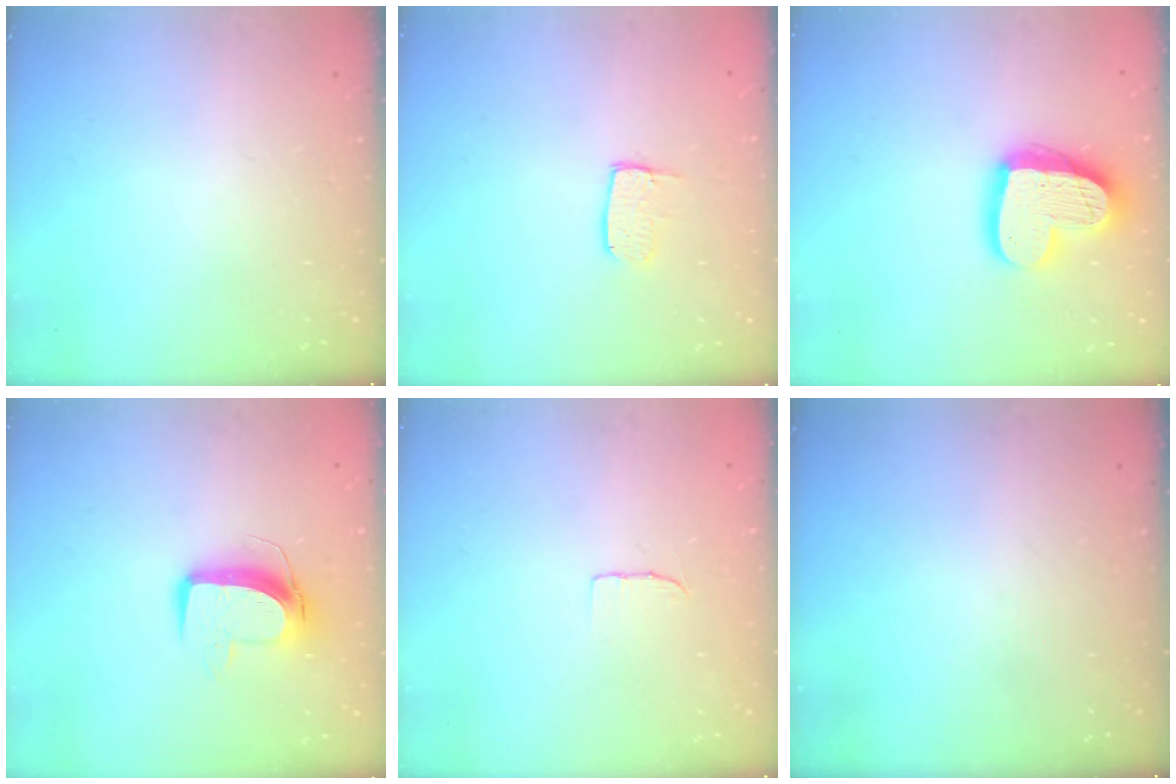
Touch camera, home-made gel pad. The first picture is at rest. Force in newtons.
{"total": 5.8, "press": 5.8, "slide": 0.4}
{"total": 20.0, "press": 20.0, "slide": 1.7}
{"total": 10.5, "press": 10.4, "slide": 0.9}
{"total": 4.4, "press": 4.3, "slide": 0.4}
{"total": 0.0}